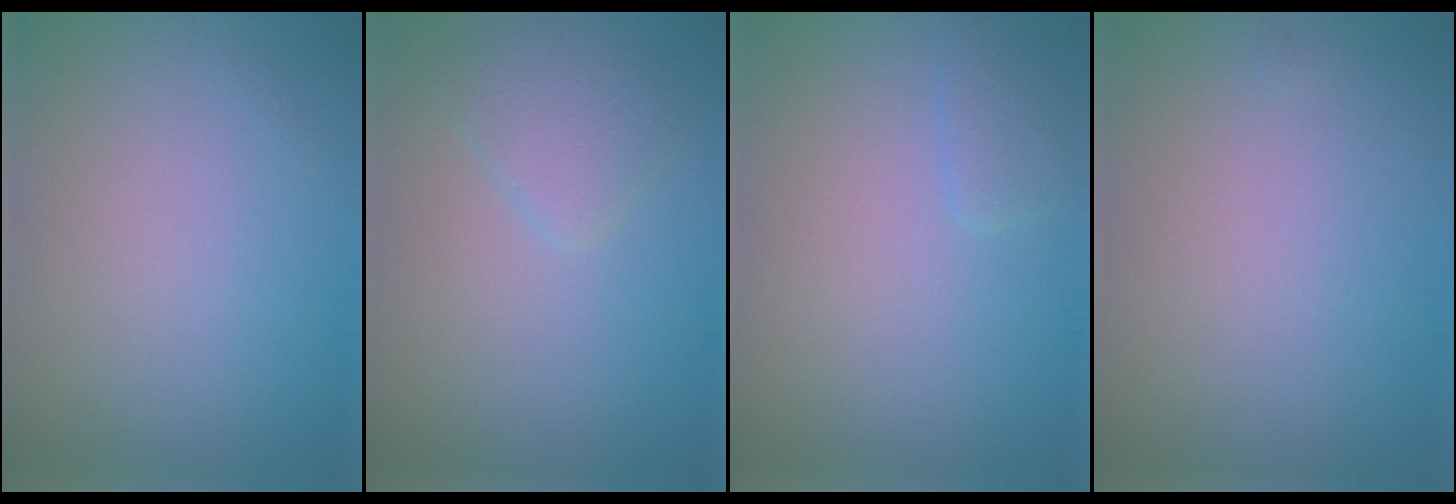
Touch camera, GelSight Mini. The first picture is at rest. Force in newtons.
{"total": 2.5, "press": 2.5, "slide": 0.2}
{"total": 1.4, "press": 1.4, "slide": 0.1}
{"total": 0.0}